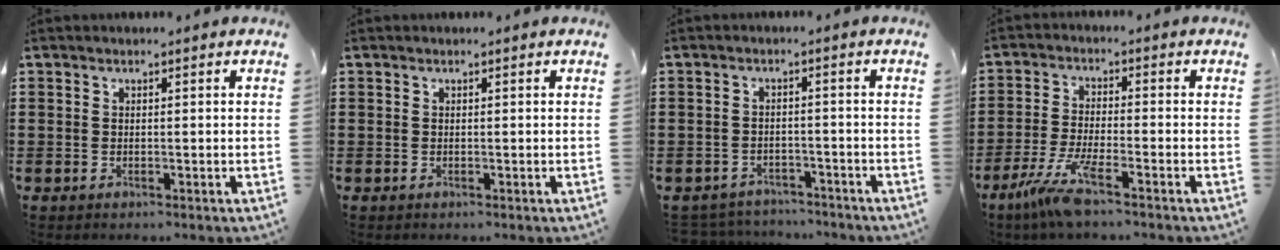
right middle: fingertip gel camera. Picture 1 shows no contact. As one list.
[{"total": 0.0}, {"total": 2.9, "force": [-2.8, 0.5, -0.3], "torque": [-0.004, -0.001, -0.063]}, {"total": 6.6, "force": [-4.4, 0.3, 4.9], "torque": [-0.118, -0.021, -0.087]}]